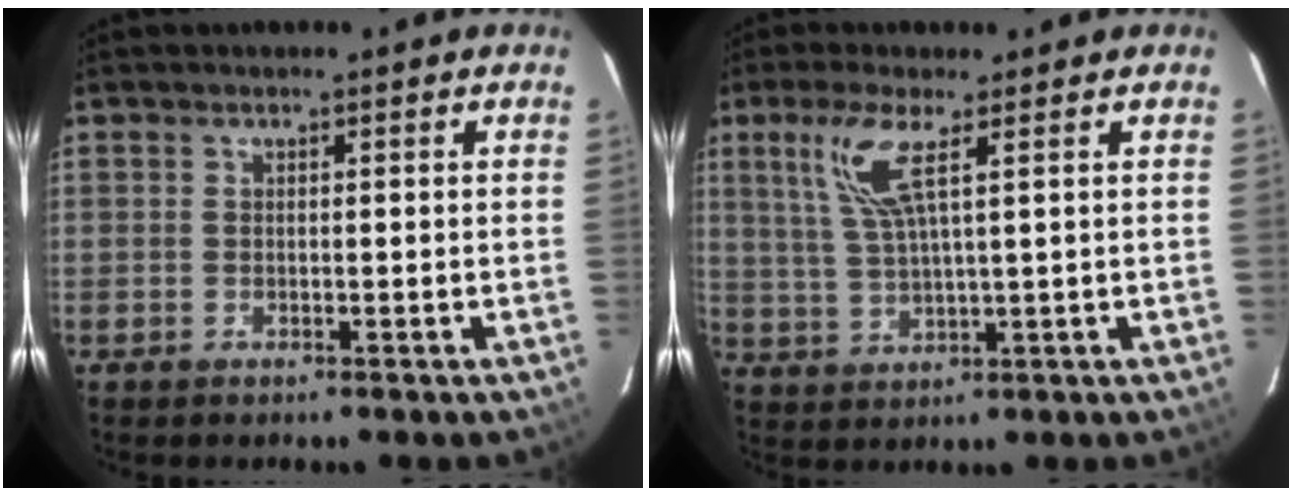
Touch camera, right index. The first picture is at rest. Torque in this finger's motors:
{"motor_torque": [1.00, 0.54, 0.32, 0.15]}